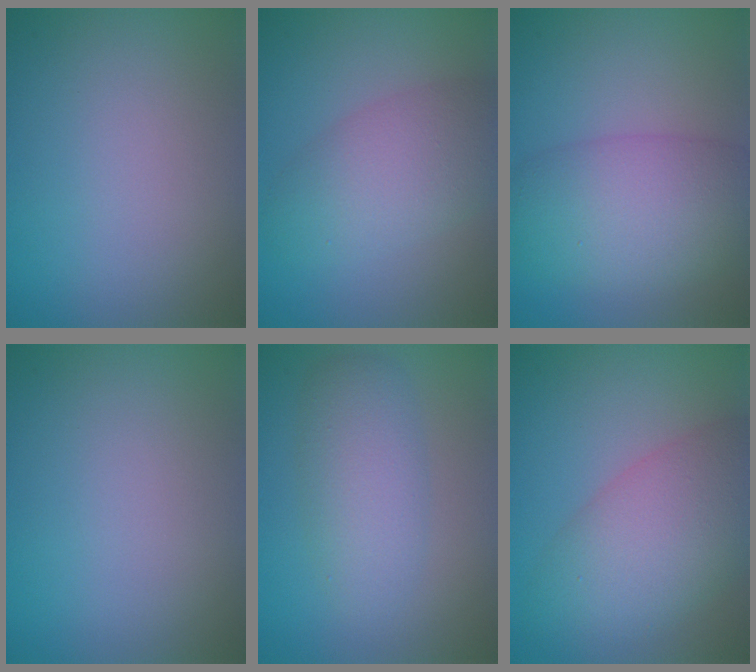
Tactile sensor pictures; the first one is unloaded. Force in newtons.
{"total": 5.5, "press": 5.5, "slide": 0.2}
{"total": 7.8, "press": 7.8, "slide": 0.2}
{"total": 0.0}
{"total": 4.1, "press": 4.1, "slide": 0.1}
{"total": 7.7, "press": 7.7, "slide": 0.5}